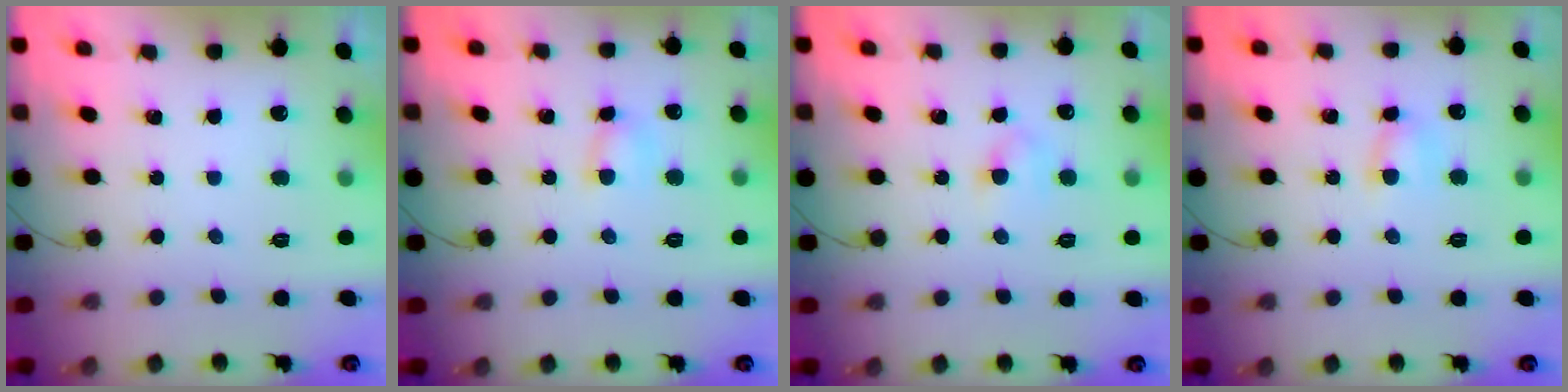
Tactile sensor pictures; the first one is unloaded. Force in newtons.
{"total": 4.0, "press": 3.9, "slide": 1.1}
{"total": 3.9, "press": 3.7, "slide": 1.1}
{"total": 4.5, "press": 4.4, "slide": 0.8}